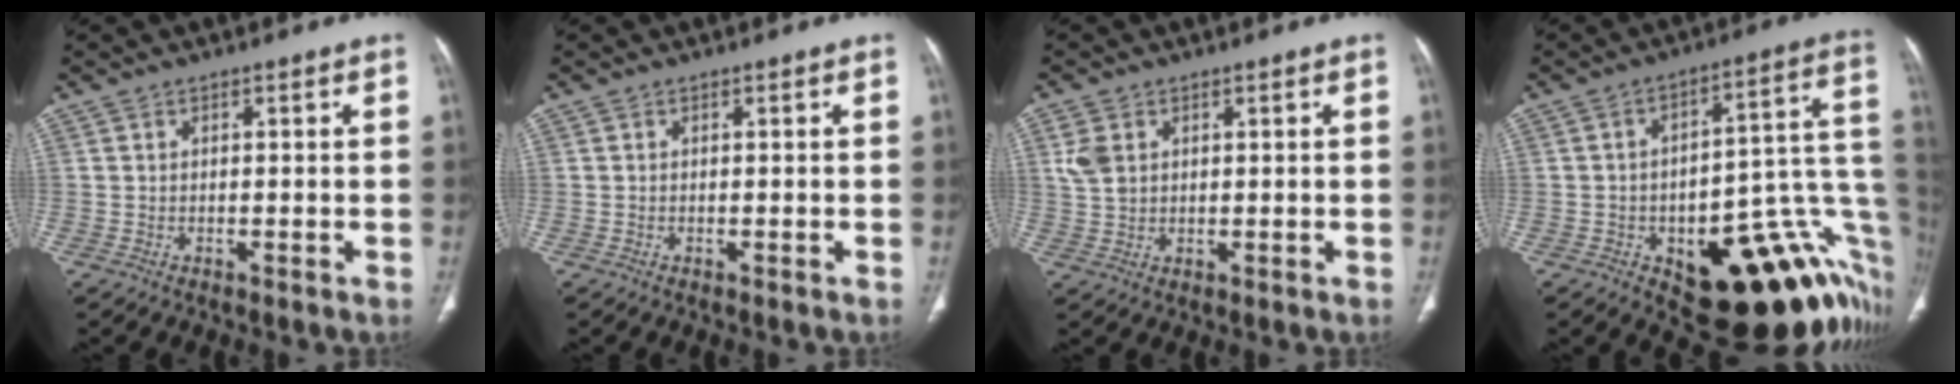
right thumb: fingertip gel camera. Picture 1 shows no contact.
{"total": 0.0}
{"total": 4.3, "force": [1.5, 3.1, 2.5], "torque": [-0.050, 0.000, 0.035]}
{"total": 26.9, "force": [-9.3, 11.6, 22.4], "torque": [-0.194, 0.061, -0.110]}